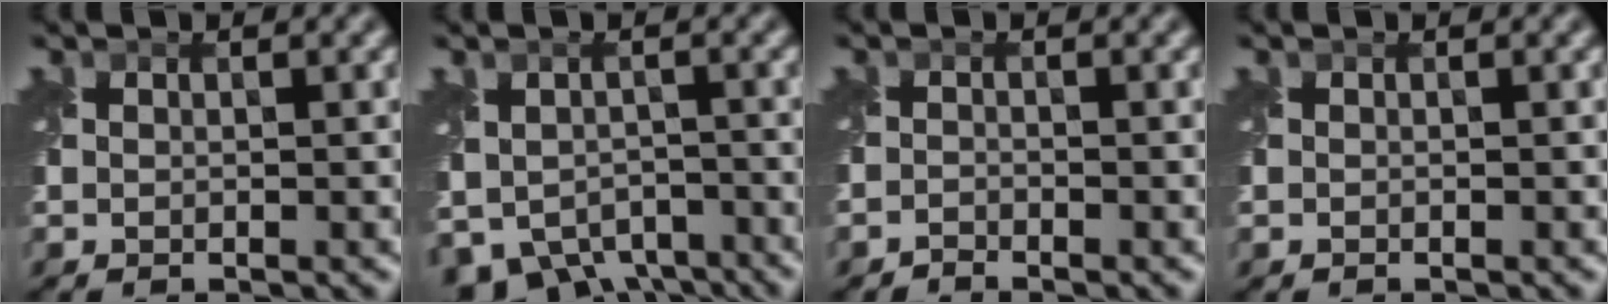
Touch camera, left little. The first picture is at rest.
{"total": 6.3, "force": [-4.2, 4.2, 2.3], "torque": [-0.040, -0.018, -0.053]}
{"total": 0.8, "force": [-0.7, 0.0, -0.2], "torque": [0.001, 0.003, -0.018]}
{"total": 0.0}